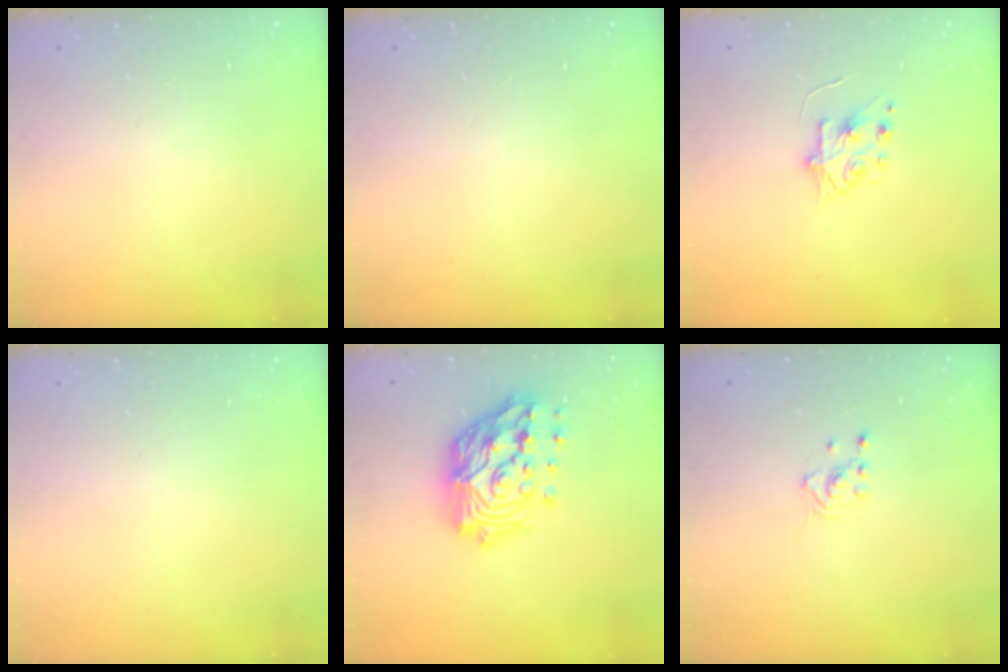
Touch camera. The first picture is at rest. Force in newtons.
{"total": 0.0}
{"total": 5.8, "press": 5.8, "slide": 0.6}
{"total": 0.0}
{"total": 22.0, "press": 21.7, "slide": 3.4}
{"total": 2.0, "press": 2.0, "slide": 0.3}